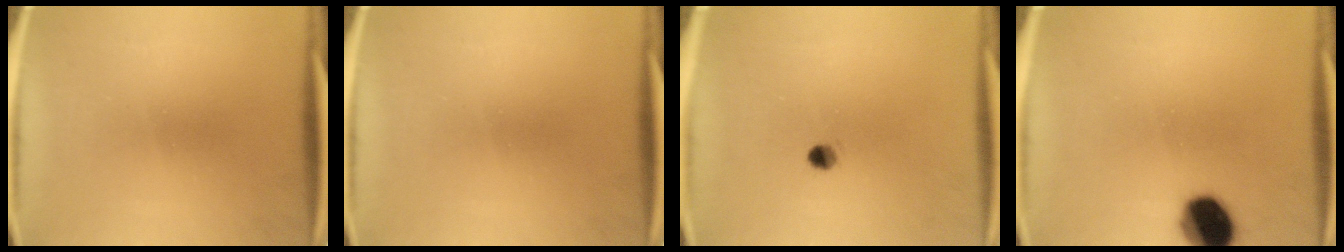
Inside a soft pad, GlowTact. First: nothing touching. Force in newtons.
{"total": 0.0}
{"total": 2.0}
{"total": 10.9}